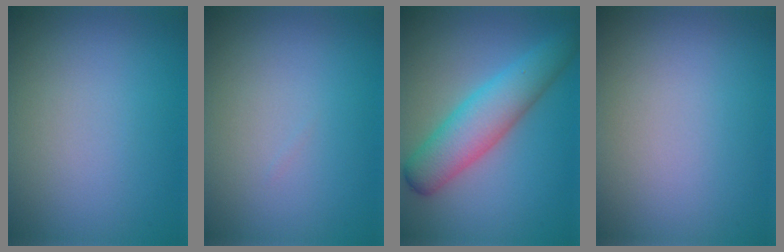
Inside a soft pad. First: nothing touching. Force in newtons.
{"total": 0.0}
{"total": 5.6, "press": 5.6, "slide": 0.2}
{"total": 0.0}